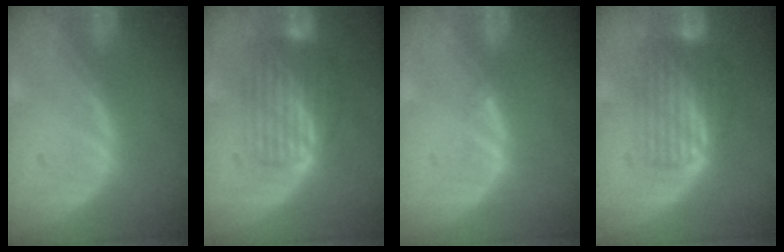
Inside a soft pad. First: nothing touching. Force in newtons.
{"total": 7.6, "press": 6.9, "slide": 3.2}
{"total": 0.7, "press": 0.5, "slide": 0.4}
{"total": 7.4, "press": 6.8, "slide": 2.9}